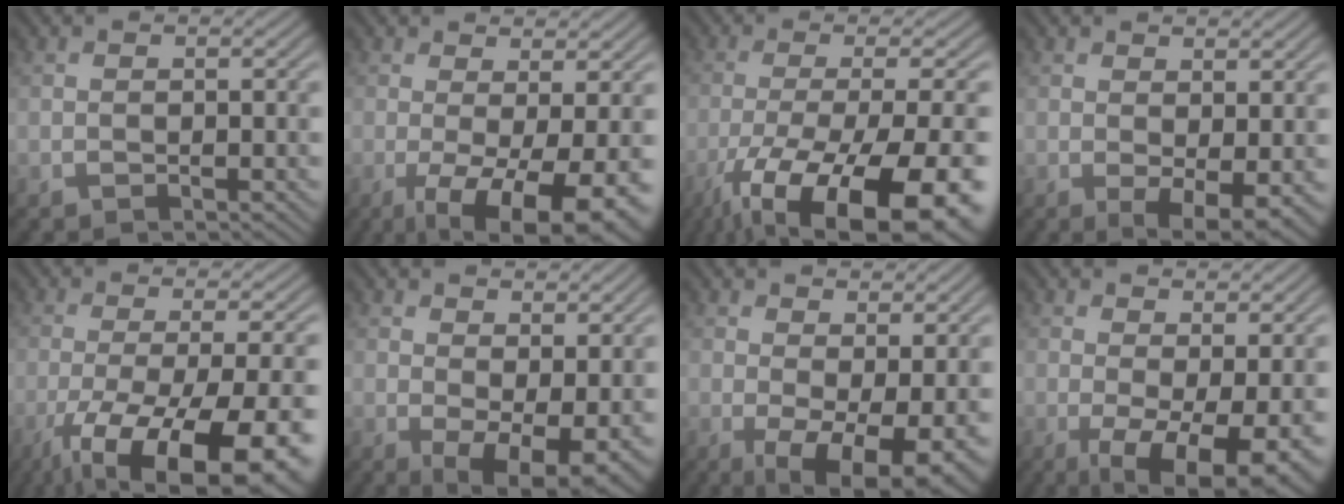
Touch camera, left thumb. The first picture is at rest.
{"total": 10.0, "force": [-3.1, 2.9, 9.1], "torque": [-0.137, -0.005, -0.035]}
{"total": 18.0, "force": [-10.1, 5.2, 13.9], "torque": [-0.225, -0.044, -0.144]}
{"total": 3.7, "force": [0.3, 1.1, 3.5], "torque": [-0.056, -0.009, 0.011]}
{"total": 16.4, "force": [-8.0, 4.7, 13.5], "torque": [-0.213, -0.024, -0.110]}
{"total": 7.6, "force": [0.8, 3.8, 6.6], "torque": [-0.095, -0.015, 0.026]}
{"total": 8.4, "force": [-0.6, 3.6, 7.6], "torque": [-0.113, -0.014, 0.002]}
{"total": 8.8, "force": [-1.6, 3.3, 7.9], "torque": [-0.125, -0.007, -0.015]}